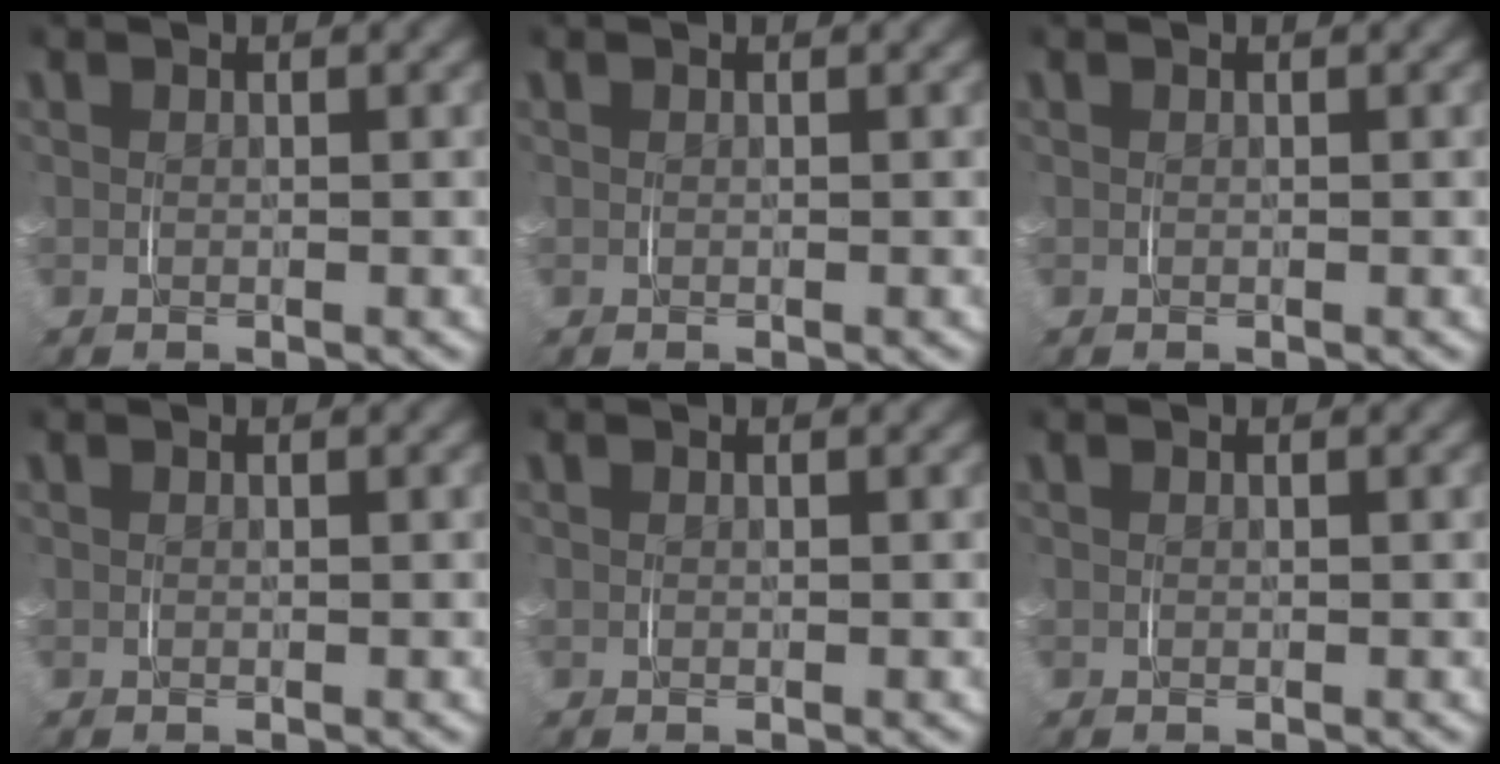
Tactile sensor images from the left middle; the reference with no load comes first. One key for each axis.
{"total": 0.0}
{"total": 0.0}
{"total": 0.0}
{"total": 0.0}
{"total": 0.0}